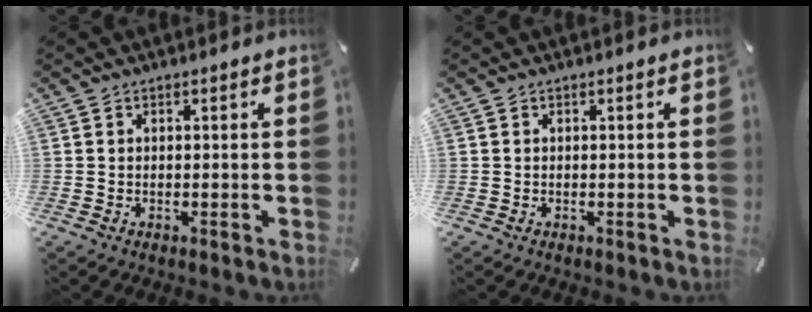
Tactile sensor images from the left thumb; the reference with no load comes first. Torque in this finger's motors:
{"motor_torque": [-0.01, 0.00, -0.02, 0.02, 0.00]}